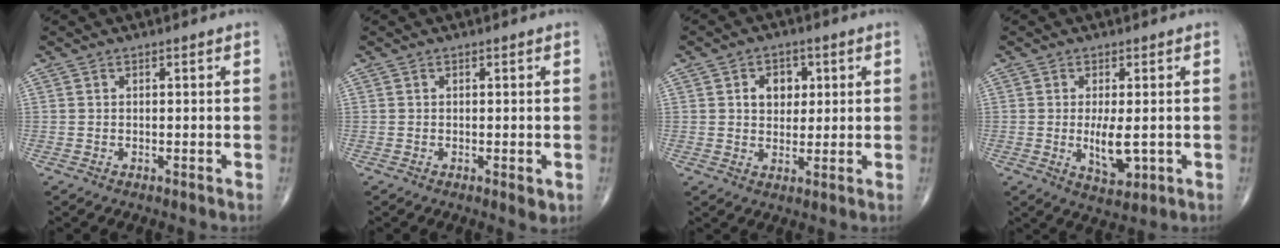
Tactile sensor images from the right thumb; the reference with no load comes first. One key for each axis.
{"total": 1.6, "fx": -0.4, "fy": 0.5, "fz": 1.5, "tx": -0.018, "ty": -0.004, "tz": -0.004}
{"total": 5.7, "fx": 1.6, "fy": 4.3, "fz": 3.4, "tx": -0.021, "ty": -0.004, "tz": 0.022}
{"total": 5.9, "fx": -0.5, "fy": 2.3, "fz": 5.4, "tx": -0.093, "ty": -0.015, "tz": -0.002}